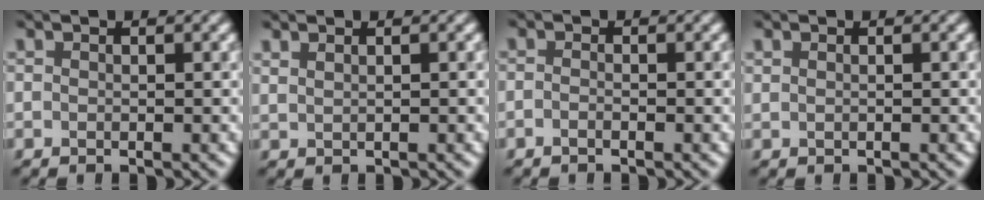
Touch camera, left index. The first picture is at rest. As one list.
[{"total": 1.5, "force": [1.0, 0.8, 0.9], "torque": [-0.007, -0.001, 0.009]}, {"total": 0.7, "force": [-0.5, 0.2, 0.4], "torque": [-0.009, 0.002, -0.009]}, {"total": 1.2, "force": [0.6, 0.7, 0.8], "torque": [0.000, 0.005, 0.000]}]